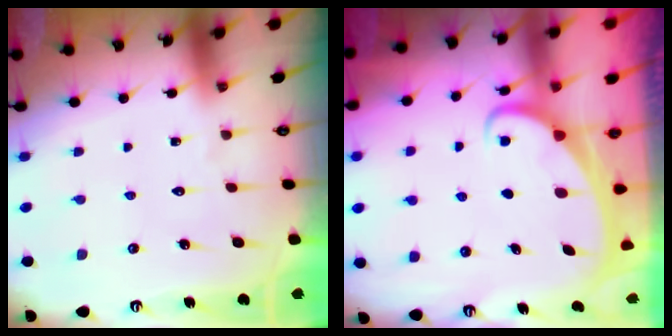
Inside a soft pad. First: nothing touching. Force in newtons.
{"total": 2.4, "press": 2.4, "slide": 0.3}